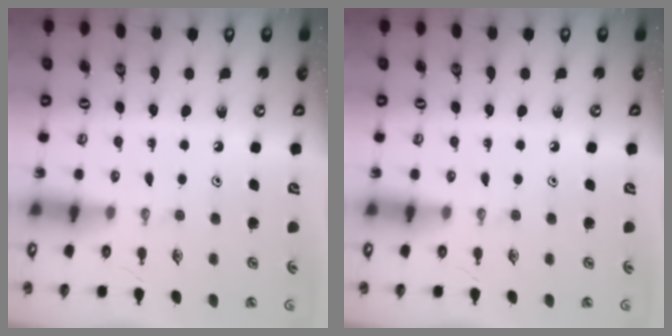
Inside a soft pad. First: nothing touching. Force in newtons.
{"total": 0.0}